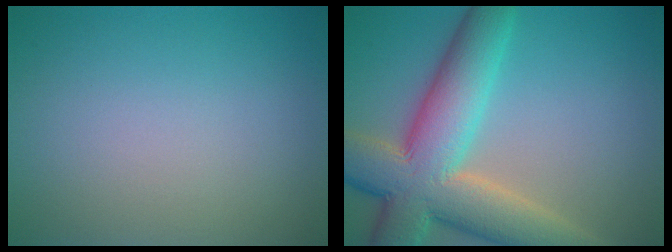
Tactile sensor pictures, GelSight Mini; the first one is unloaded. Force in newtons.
{"total": 11.5, "press": 11.5, "slide": 0.7}